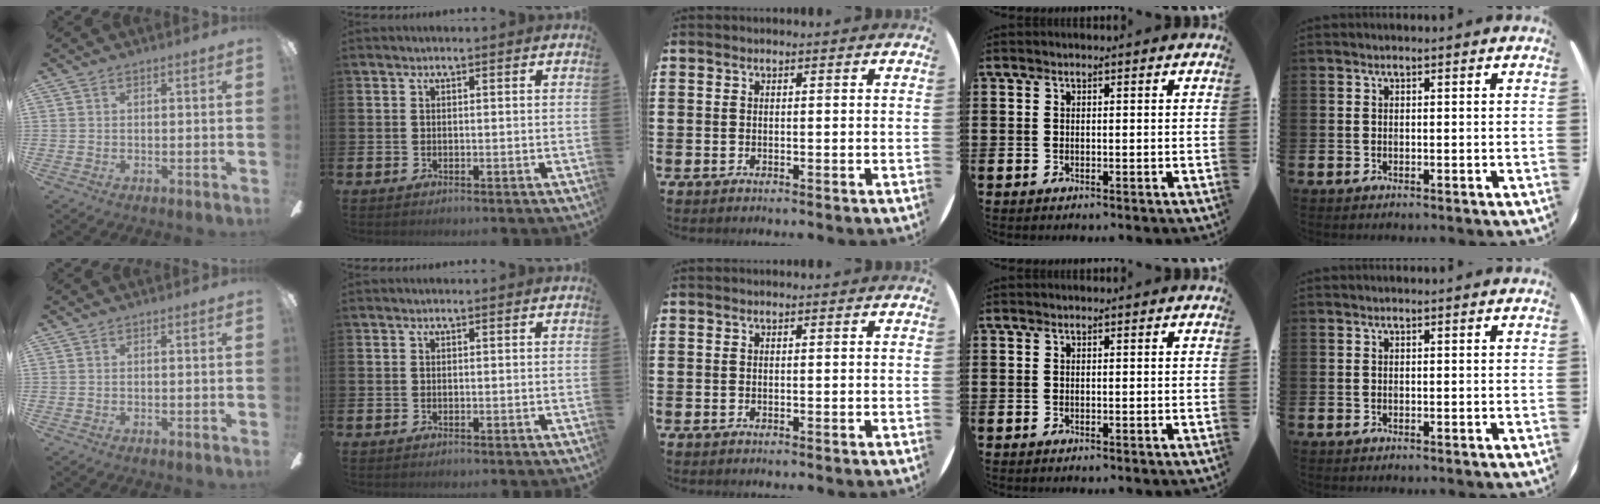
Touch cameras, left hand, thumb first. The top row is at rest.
{}